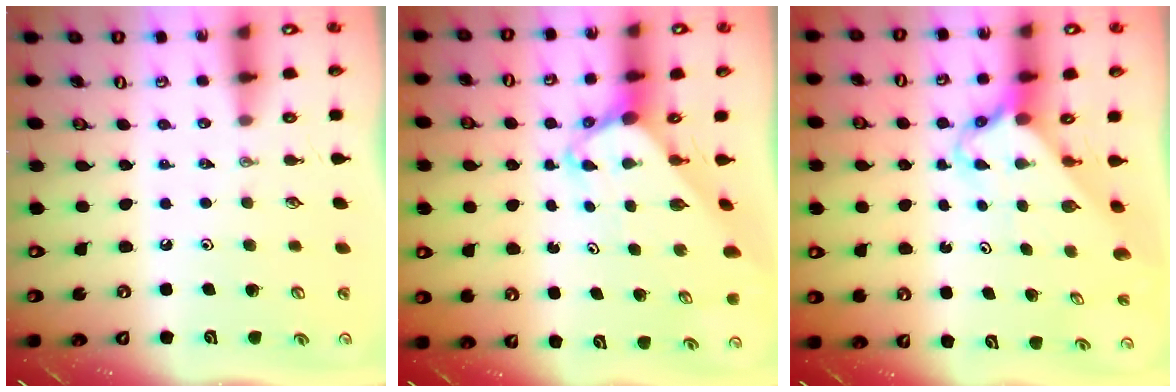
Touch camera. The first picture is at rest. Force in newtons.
{"total": 3.6, "press": 3.6, "slide": 0.3}
{"total": 2.7, "press": 2.7, "slide": 0.2}